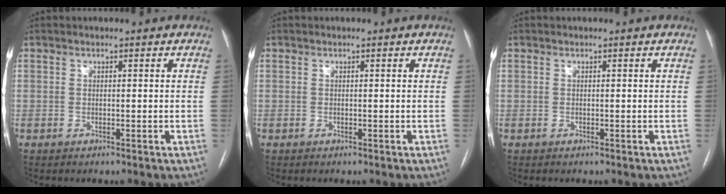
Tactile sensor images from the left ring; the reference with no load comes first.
{"total": 0.0}
{"total": 0.0}